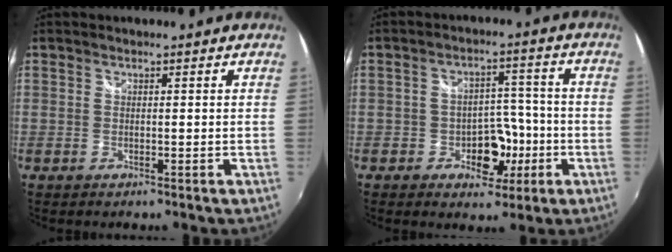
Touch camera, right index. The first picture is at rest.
{"total": 8.6, "force": [-3.6, 6.2, 4.7], "torque": [-0.076, 0.014, -0.043]}